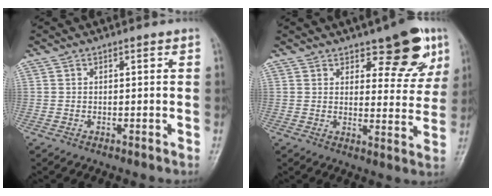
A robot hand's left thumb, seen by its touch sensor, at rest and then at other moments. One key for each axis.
{"total": 10.7, "fx": 6.5, "fy": 4.6, "fz": 7.1, "tx": -0.054, "ty": -0.036, "tz": 0.088}